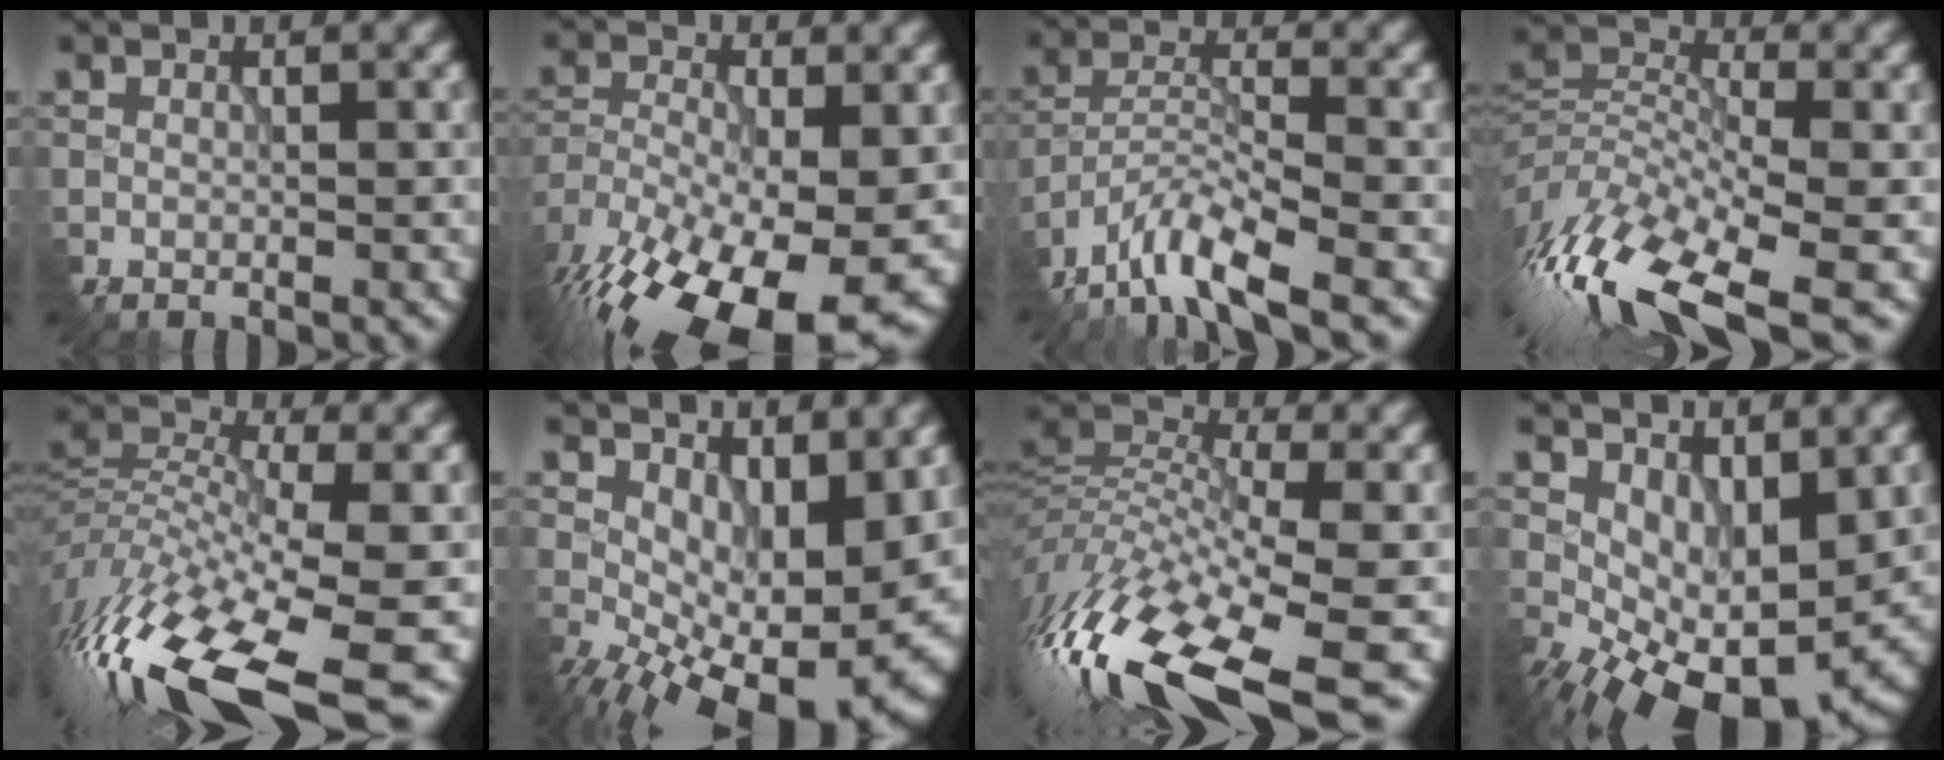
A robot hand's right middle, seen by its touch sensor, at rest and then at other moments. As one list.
[{"total": 18.2, "force": [-10.4, 8.1, 12.5], "torque": [-0.227, -0.029, -0.149]}, {"total": 7.7, "force": [-6.2, 1.7, 4.3], "torque": [-0.080, -0.007, -0.125]}, {"total": 12.8, "force": [-7.5, 5.2, 9.0], "torque": [-0.204, 0.005, -0.139]}, {"total": 15.1, "force": [-7.9, 5.6, 11.6], "torque": [-0.262, -0.003, -0.136]}, {"total": 11.7, "force": [-0.5, 6.4, 9.8], "torque": [-0.136, -0.018, 0.012]}, {"total": 14.5, "force": [-6.8, 5.8, 11.5], "torque": [-0.264, -0.002, -0.119]}, {"total": 10.0, "force": [-0.6, 5.6, 8.2], "torque": [-0.127, -0.027, 0.012]}]